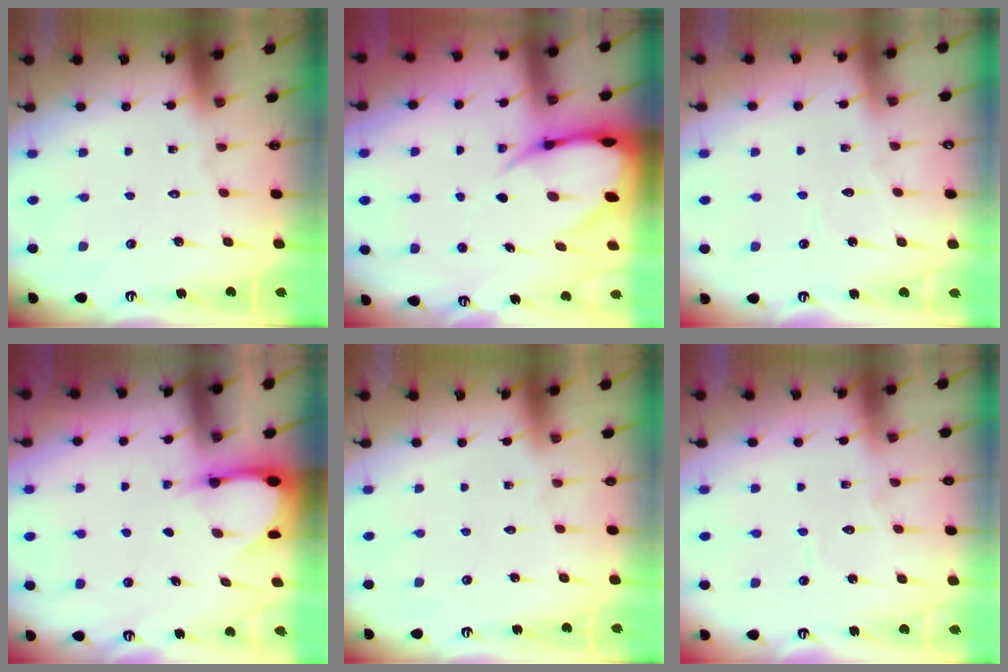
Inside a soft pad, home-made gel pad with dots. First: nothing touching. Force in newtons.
{"total": 10.0, "press": 10.0, "slide": 1.1}
{"total": 2.6, "press": 2.6, "slide": 0.3}
{"total": 2.9, "press": 2.9, "slide": 0.3}
{"total": 0.0}
{"total": 3.6, "press": 3.6, "slide": 0.3}